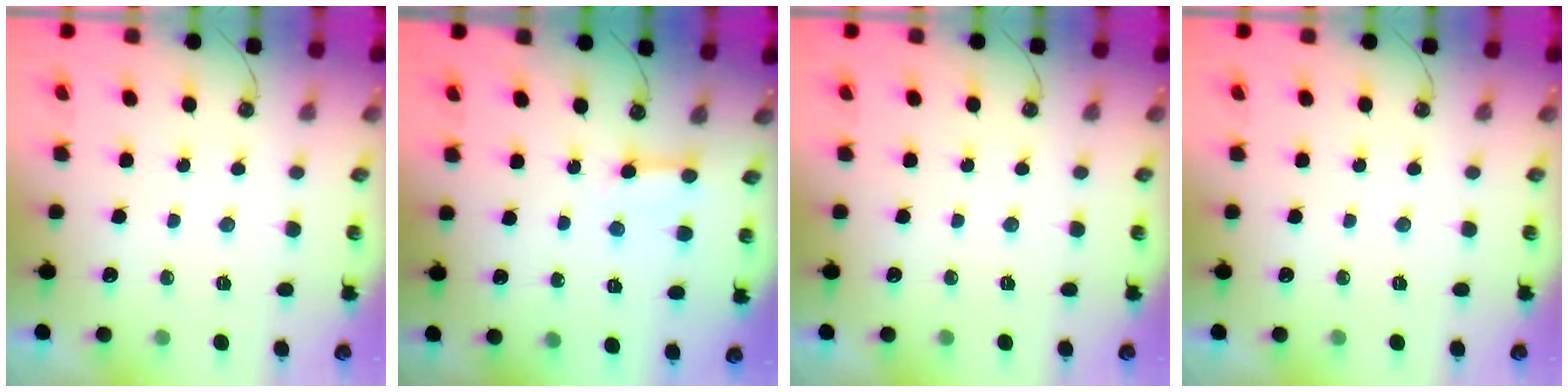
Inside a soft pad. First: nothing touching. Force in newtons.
{"total": 3.6, "press": 3.5, "slide": 0.3}
{"total": 0.0}
{"total": 0.0}